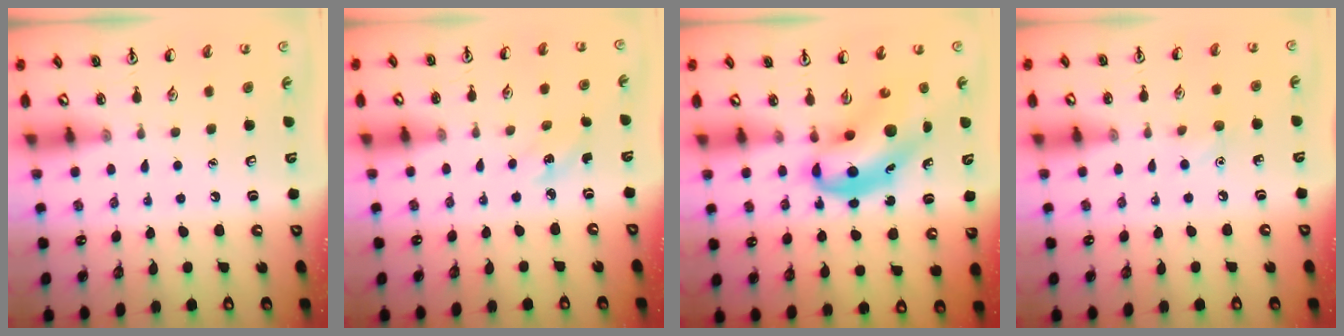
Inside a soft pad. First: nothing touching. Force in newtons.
{"total": 2.1, "press": 2.0, "slide": 0.8}
{"total": 8.5, "press": 8.2, "slide": 2.4}
{"total": 4.4, "press": 4.2, "slide": 1.4}